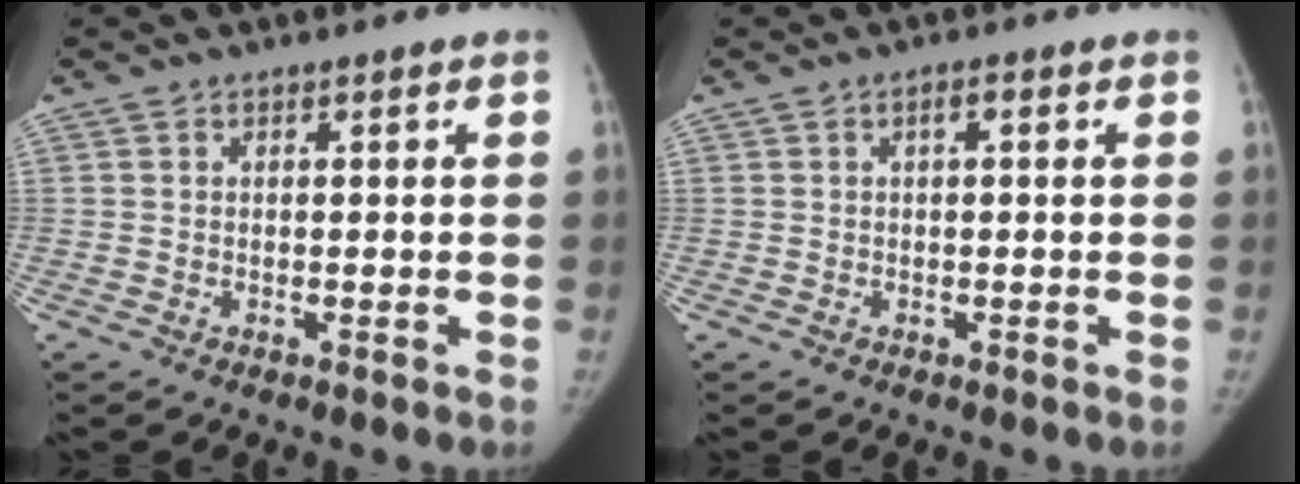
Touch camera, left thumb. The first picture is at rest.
{"total": 1.3, "force": [0.3, 0.5, 1.2], "torque": [-0.020, 0.004, 0.001]}